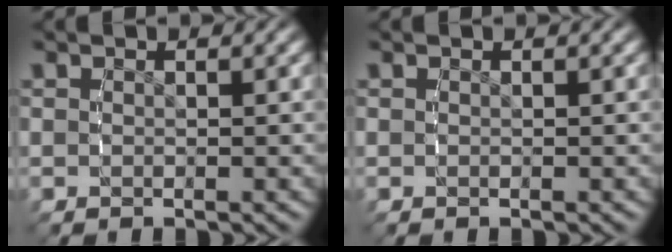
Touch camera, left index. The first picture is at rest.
{"total": 0.0}